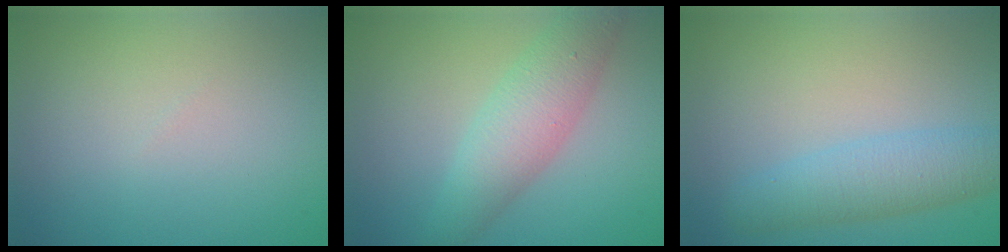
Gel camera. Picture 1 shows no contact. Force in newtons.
{"total": 4.7, "press": 4.7, "slide": 0.1}
{"total": 4.2, "press": 4.2, "slide": 0.2}